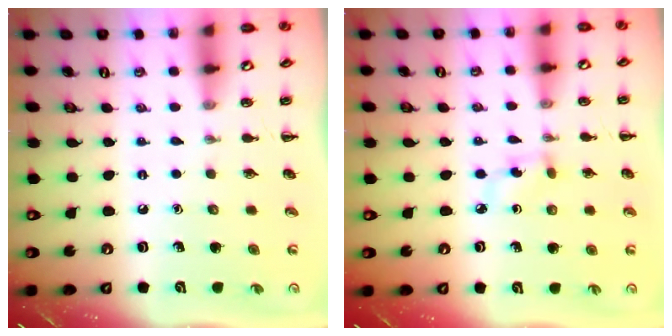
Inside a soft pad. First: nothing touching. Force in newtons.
{"total": 4.6, "press": 4.4, "slide": 1.5}